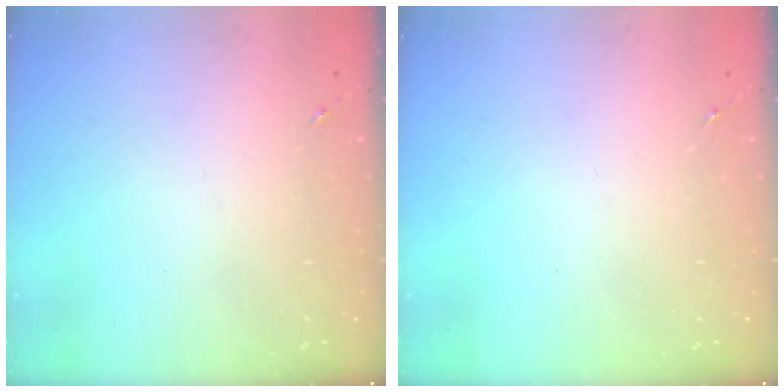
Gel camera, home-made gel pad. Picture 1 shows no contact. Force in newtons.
{"total": 0.0}